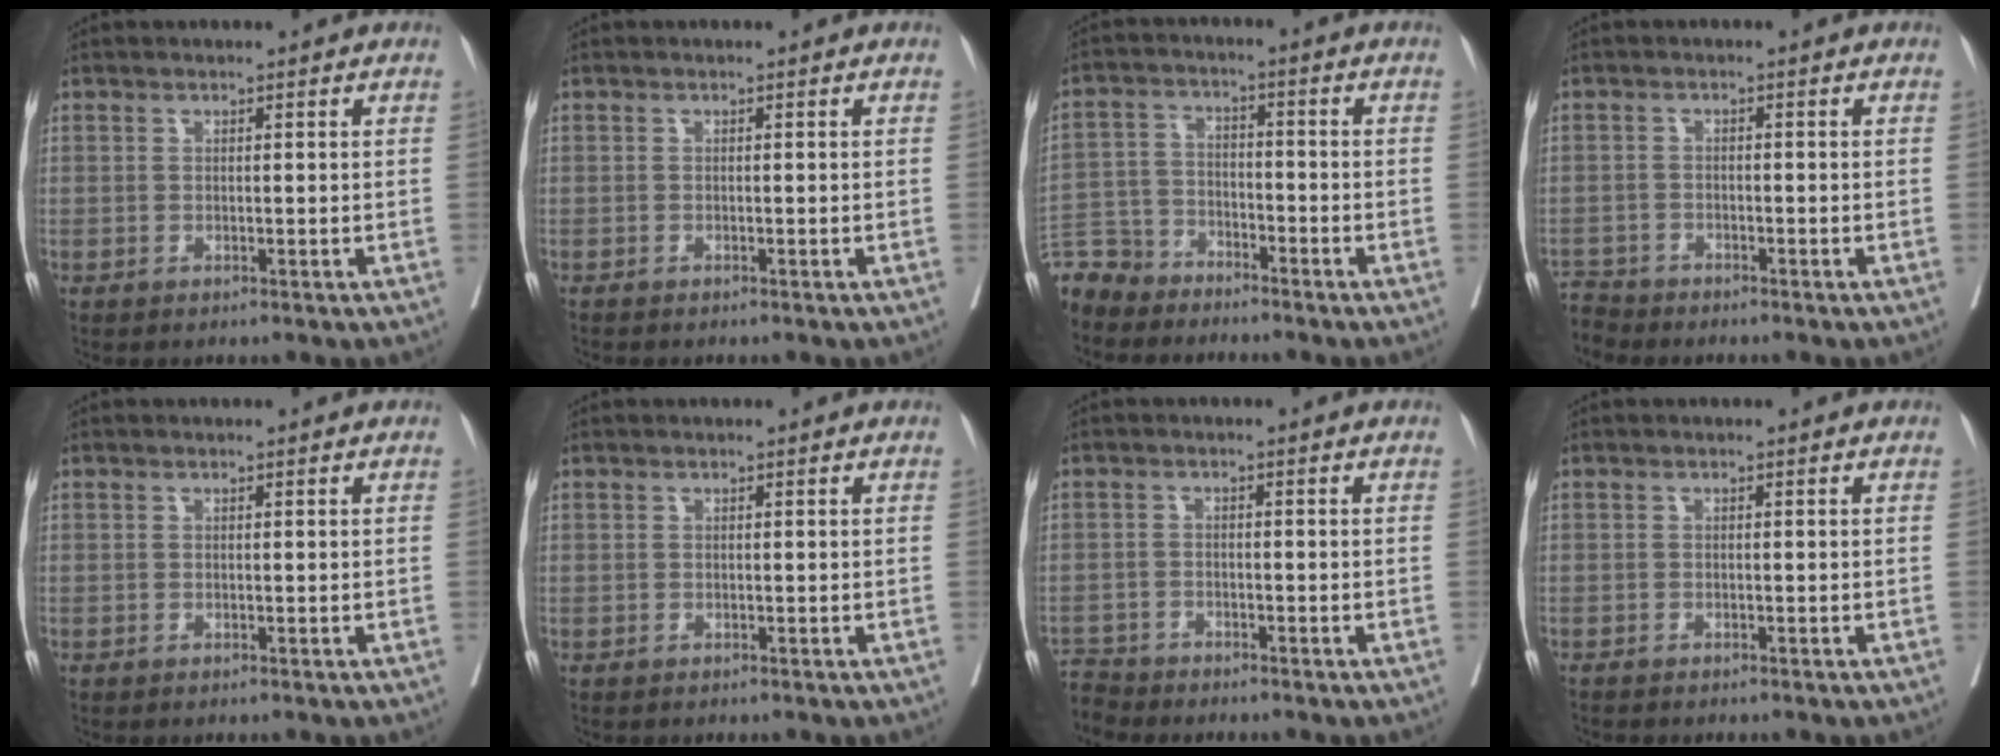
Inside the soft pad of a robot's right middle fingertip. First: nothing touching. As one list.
[{"total": 0.5, "force": [-0.5, 0.0, 0.1], "torque": [0.001, 0.001, -0.010]}, {"total": 7.0, "force": [-6.4, 2.8, -0.4], "torque": [0.009, 0.005, -0.131]}, {"total": 3.2, "force": [-3.1, 0.3, -0.9], "torque": [0.018, -0.011, -0.058]}, {"total": 0.0}, {"total": 0.0}, {"total": 3.6, "force": [-3.5, 0.3, -0.9], "torque": [0.019, -0.009, -0.067]}, {"total": 0.8, "force": [-0.8, 0.0, 0.3], "torque": [-0.004, 0.000, -0.013]}]